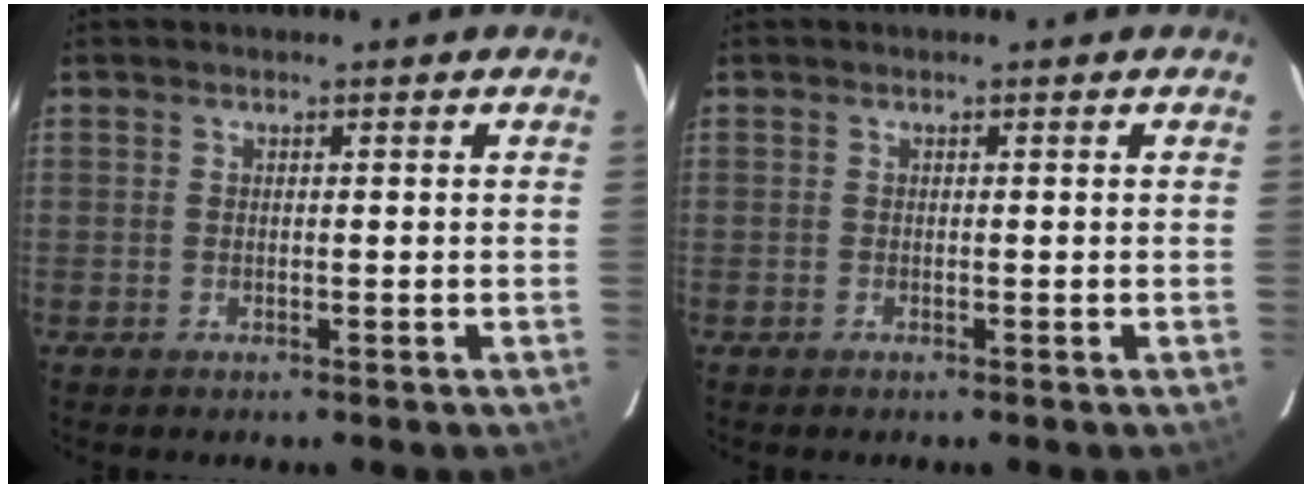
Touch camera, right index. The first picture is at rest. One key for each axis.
{"total": 0.0}